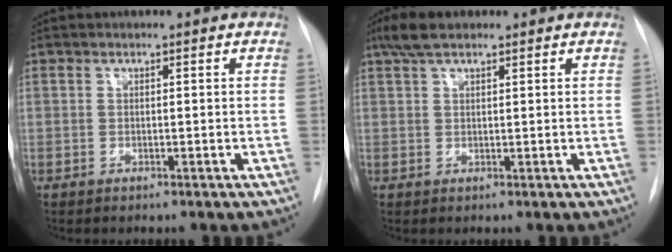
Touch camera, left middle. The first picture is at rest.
{"total": 4.1, "force": [2.9, 1.5, 2.5], "torque": [-0.059, 0.017, 0.056]}